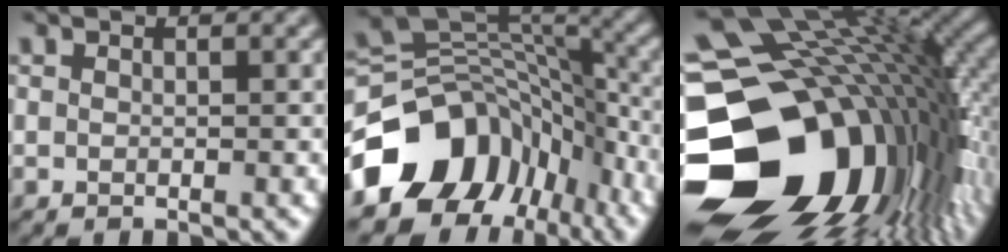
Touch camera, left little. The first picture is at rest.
{"total": 11.4, "force": [-6.0, 8.4, 5.0], "torque": [-0.084, 0.017, -0.115]}
{"total": 20.7, "force": [-5.8, 14.3, 13.8], "torque": [-0.290, -0.034, -0.075]}